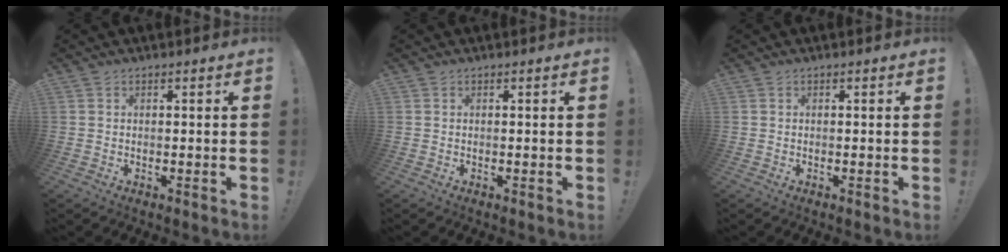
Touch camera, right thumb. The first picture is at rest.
{"total": 0.0}
{"total": 0.0}